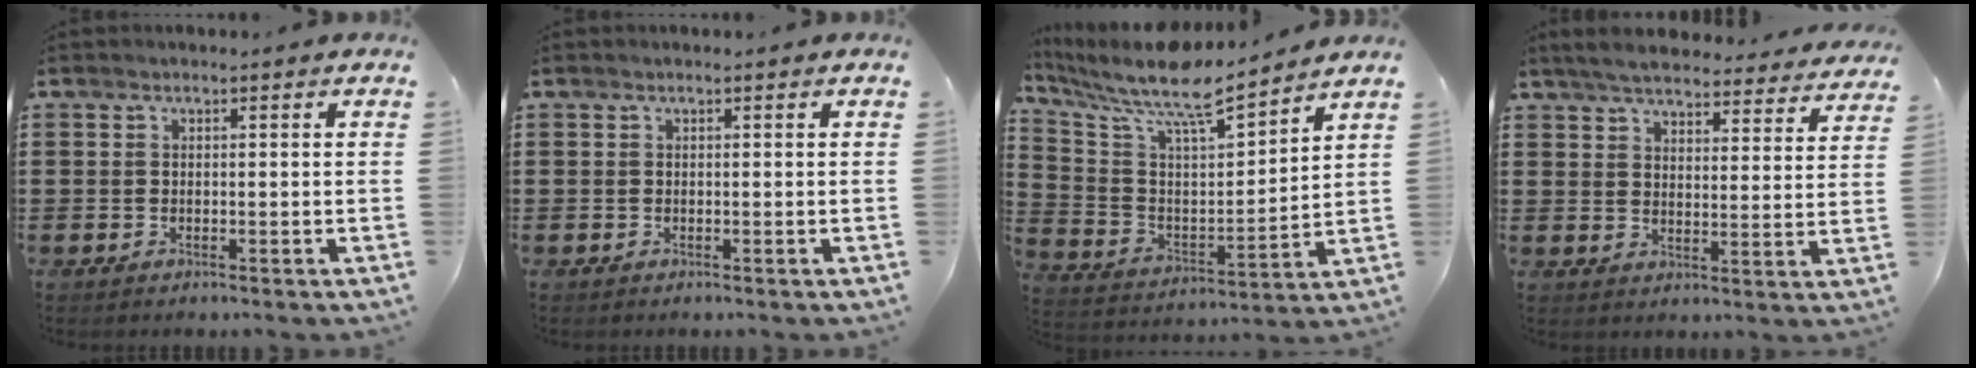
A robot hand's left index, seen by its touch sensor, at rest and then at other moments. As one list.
[{"total": 0.0}, {"total": 8.9, "force": [7.9, 1.1, 4.0], "torque": [-0.114, -0.060, 0.130]}, {"total": 5.2, "force": [5.0, 0.4, 1.4], "torque": [-0.050, -0.026, 0.086]}]